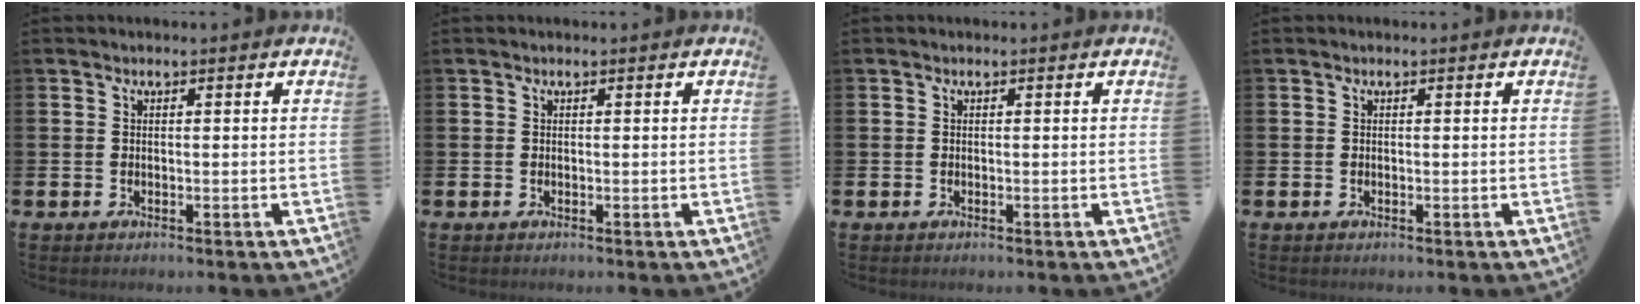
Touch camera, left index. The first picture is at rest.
{"total": 0.0}
{"total": 0.0}
{"total": 0.0}